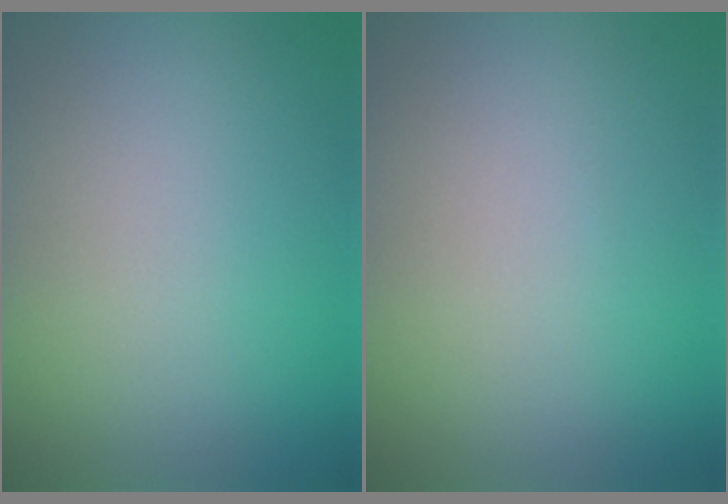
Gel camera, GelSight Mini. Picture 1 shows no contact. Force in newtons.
{"total": 0.0}